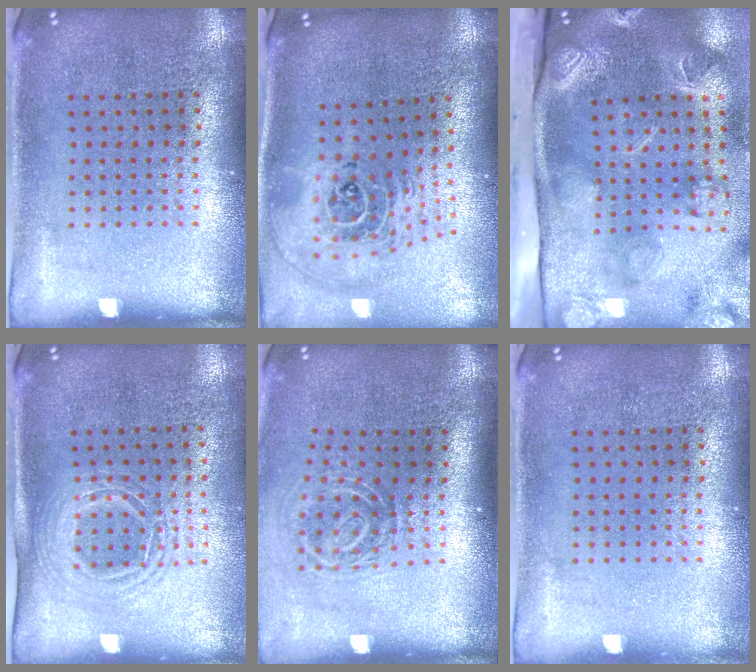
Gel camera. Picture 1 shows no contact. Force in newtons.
{"total": 2.6, "press": 1.8, "slide": 1.9}
{"total": 4.4, "press": 3.2, "slide": 3.1}
{"total": 1.5, "press": 1.3, "slide": 0.9}
{"total": 1.8, "press": 1.2, "slide": 1.4}
{"total": 0.0}